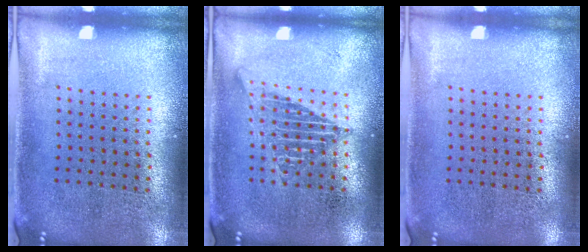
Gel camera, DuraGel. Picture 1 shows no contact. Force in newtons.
{"total": 2.2, "press": 2.2, "slide": 0.2}
{"total": 0.0}